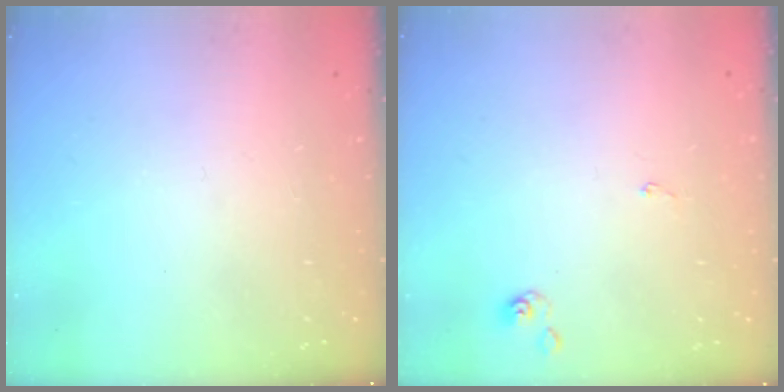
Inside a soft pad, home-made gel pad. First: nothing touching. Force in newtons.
{"total": 0.0}